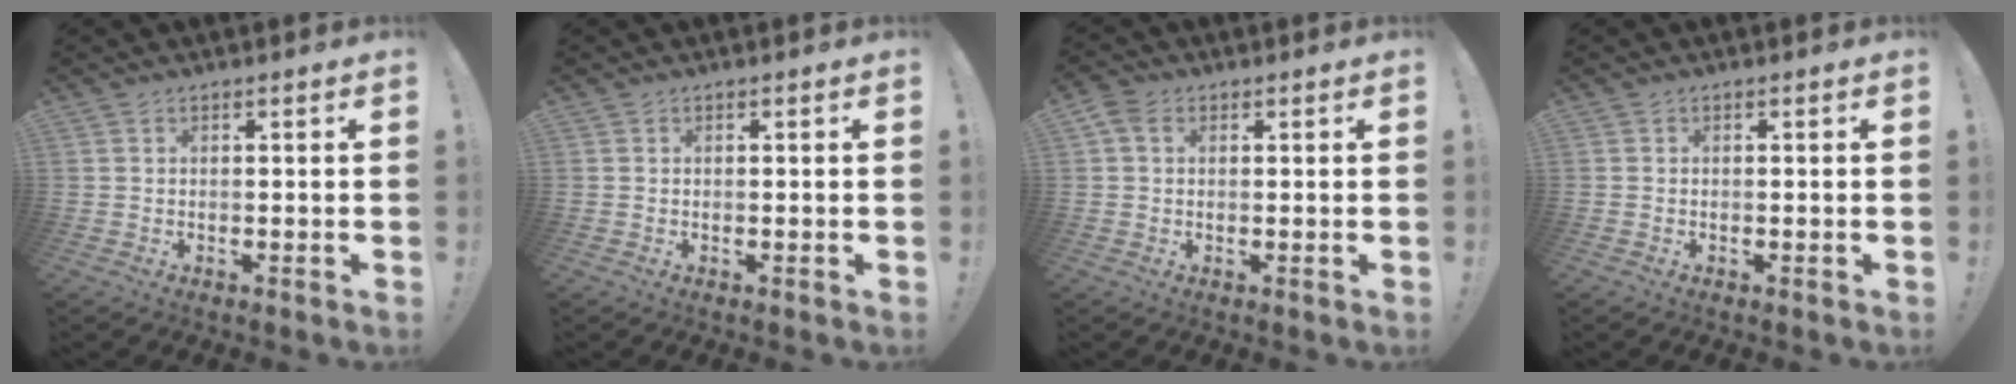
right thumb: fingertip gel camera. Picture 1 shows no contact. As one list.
[{"total": 0.0}, {"total": 3.4, "force": [1.2, 2.5, 2.0], "torque": [-0.037, 0.001, 0.024]}, {"total": 0.0}]